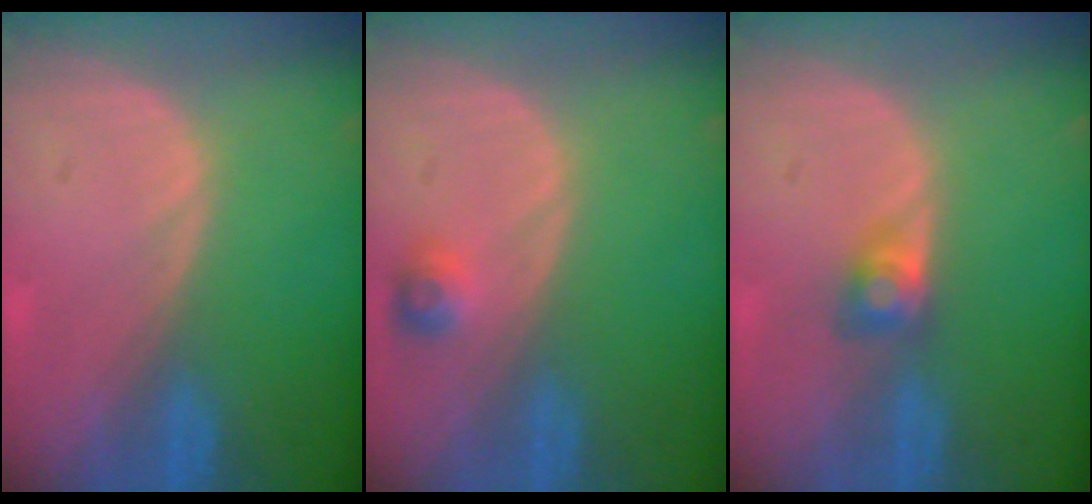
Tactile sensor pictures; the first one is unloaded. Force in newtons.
{"total": 2.4, "press": 2.2, "slide": 0.9}
{"total": 2.7, "press": 2.5, "slide": 1.0}